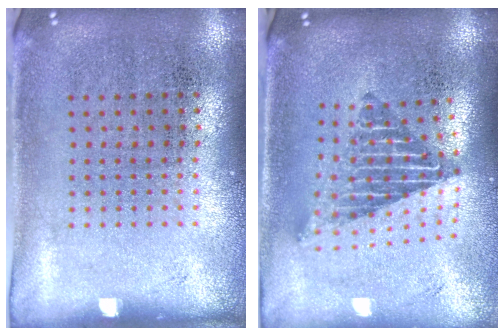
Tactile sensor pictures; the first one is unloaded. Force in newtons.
{"total": 2.1, "press": 1.6, "slide": 1.3}